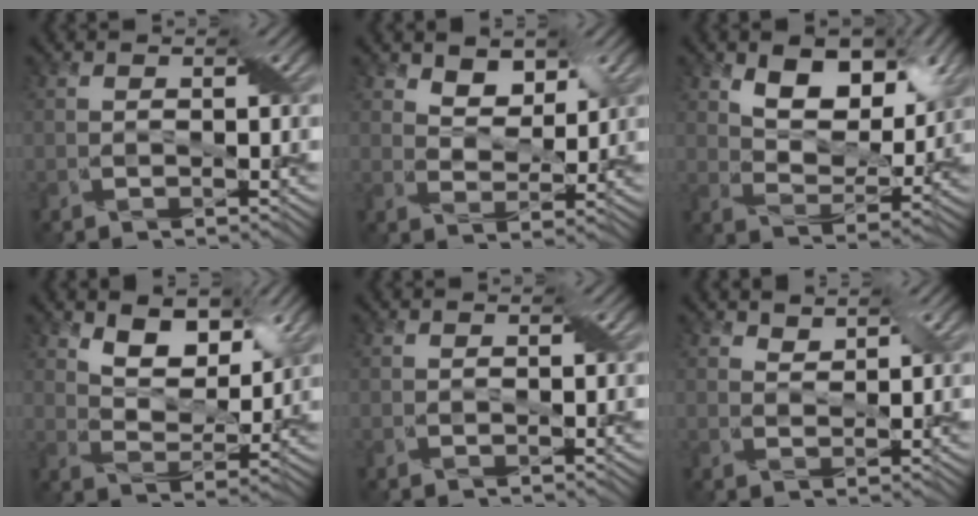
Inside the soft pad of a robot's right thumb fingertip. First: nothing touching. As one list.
[{"total": 3.8, "force": [3.1, 1.8, 1.3], "torque": [-0.031, -0.011, 0.050]}, {"total": 8.4, "force": [4.8, 4.4, 5.2], "torque": [-0.095, -0.011, 0.078]}, {"total": 6.7, "force": [4.7, 3.0, 3.6], "torque": [-0.069, -0.015, 0.078]}, {"total": 0.0}, {"total": 1.7, "force": [1.7, 0.1, -0.2], "torque": [-0.002, -0.002, 0.032]}]